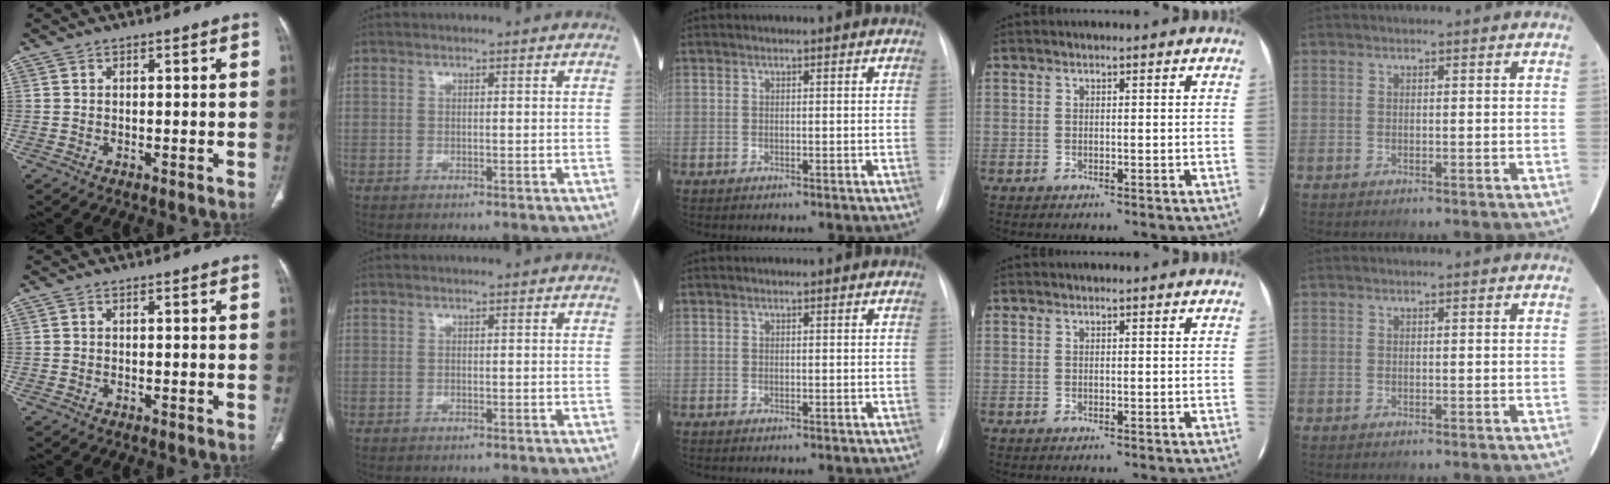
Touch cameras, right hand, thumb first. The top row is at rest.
{}